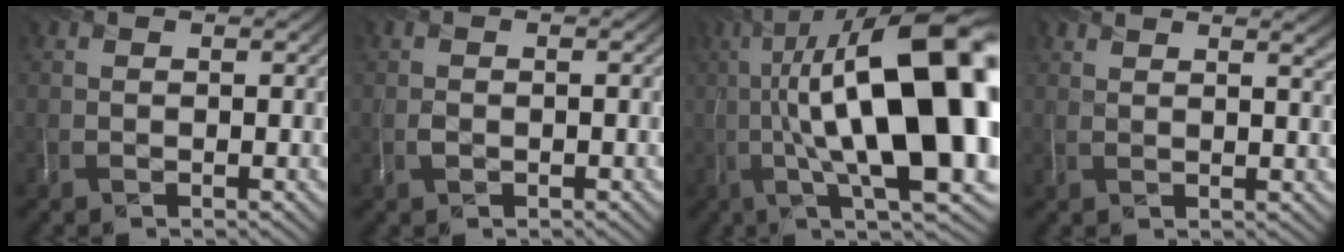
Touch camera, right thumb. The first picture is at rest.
{"total": 0.0}
{"total": 21.3, "force": [0.3, 7.3, 20.0], "torque": [-0.305, 0.033, 0.012]}
{"total": 3.7, "force": [2.7, 1.1, 2.4], "torque": [-0.025, 0.010, 0.035]}